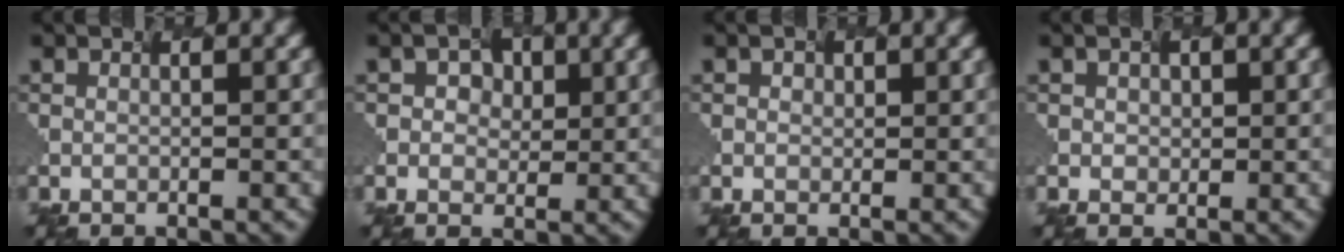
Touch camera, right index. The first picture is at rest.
{"total": 1.6, "force": [0.4, 1.4, 0.5], "torque": [-0.015, 0.006, 0.012]}
{"total": 0.6, "force": [-0.1, -0.1, -0.6], "torque": [0.004, 0.003, 0.012]}
{"total": 0.6, "force": [-0.2, 0.4, -0.4], "torque": [-0.001, 0.001, 0.012]}